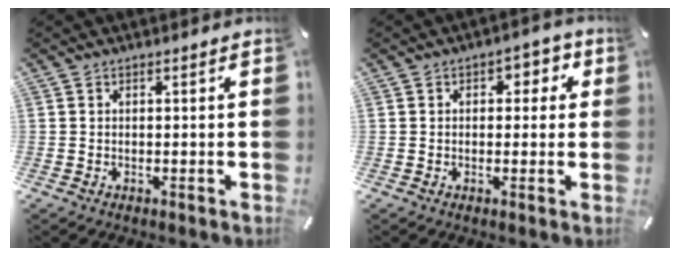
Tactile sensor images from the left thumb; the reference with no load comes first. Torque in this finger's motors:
{"motor_torque": [0.19, -0.14, 0.11, 0.34, 0.04]}